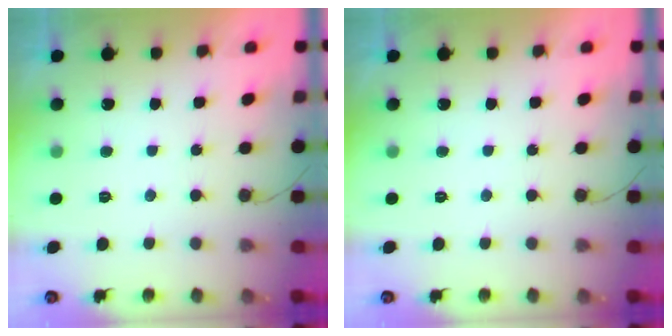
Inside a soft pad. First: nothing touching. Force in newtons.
{"total": 0.0}